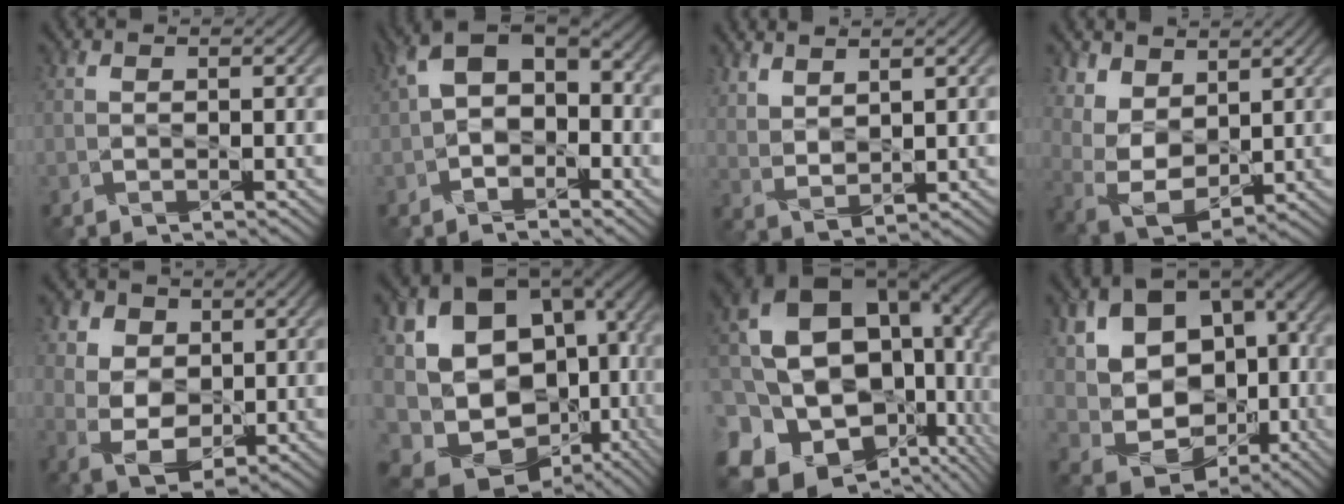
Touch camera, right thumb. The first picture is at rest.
{"total": 8.8, "force": [-0.2, 5.7, 6.7], "torque": [-0.132, -0.002, -0.013]}
{"total": 3.5, "force": [3.0, 0.6, 1.6], "torque": [-0.037, -0.012, 0.069]}
{"total": 7.1, "force": [4.3, 3.8, 4.2], "torque": [-0.114, -0.002, 0.081]}
{"total": 7.1, "force": [2.6, 5.3, 4.1], "torque": [-0.115, 0.004, 0.051]}
{"total": 17.4, "force": [-1.1, 14.4, 9.8], "torque": [-0.181, -0.045, 0.039]}
{"total": 20.8, "force": [0.0, 15.0, 14.4], "torque": [-0.329, -0.039, 0.028]}
{"total": 12.7, "force": [0.5, 9.8, 7.9], "torque": [-0.146, -0.012, 0.016]}